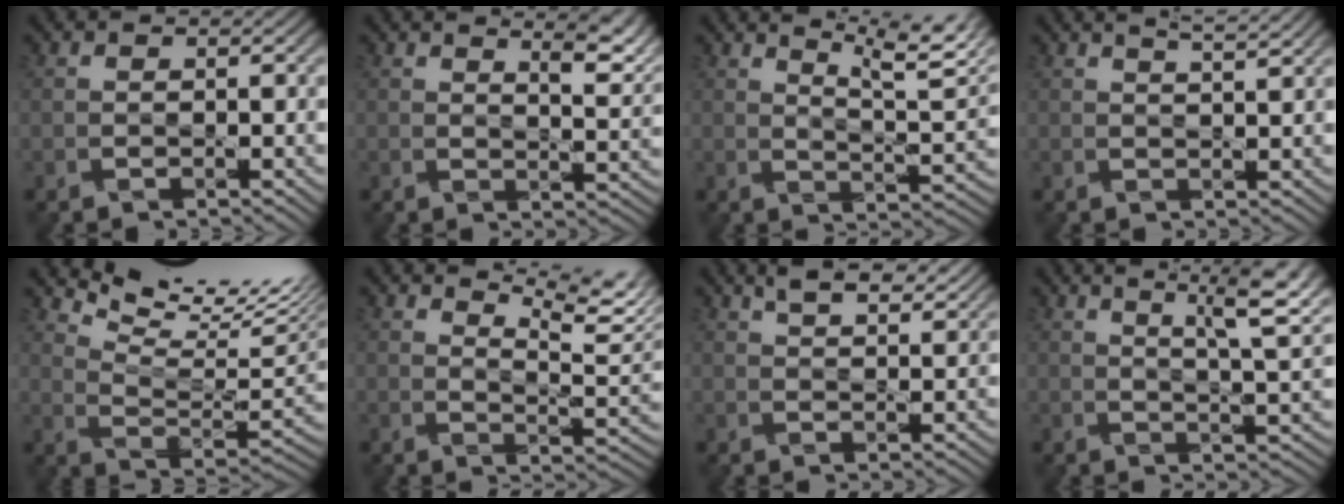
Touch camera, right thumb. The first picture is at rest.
{"total": 5.5, "force": [4.0, 1.1, 3.6], "torque": [-0.058, 0.005, 0.064]}
{"total": 10.9, "force": [7.7, 2.1, 7.5], "torque": [-0.113, 0.013, 0.102]}
{"total": 3.1, "force": [2.7, 0.3, 1.5], "torque": [-0.014, 0.004, 0.022]}
{"total": 12.8, "force": [10.2, 2.7, 7.2], "torque": [-0.140, 0.000, 0.159]}
{"total": 7.9, "force": [6.0, 1.9, 4.9], "torque": [-0.092, 0.003, 0.088]}
{"total": 5.3, "force": [4.3, 1.3, 2.9], "torque": [-0.056, 0.003, 0.071]}
{"total": 9.7, "force": [5.7, 2.0, 7.6], "torque": [-0.105, 0.013, 0.077]}